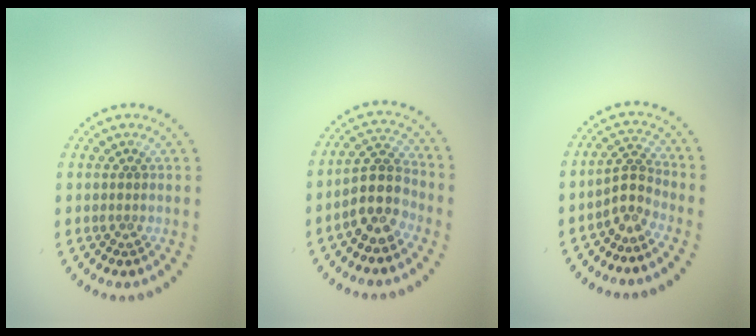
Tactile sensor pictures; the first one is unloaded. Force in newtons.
{"total": 4.7, "press": 4.2, "slide": 1.9}
{"total": 2.3, "press": 1.6, "slide": 1.7}